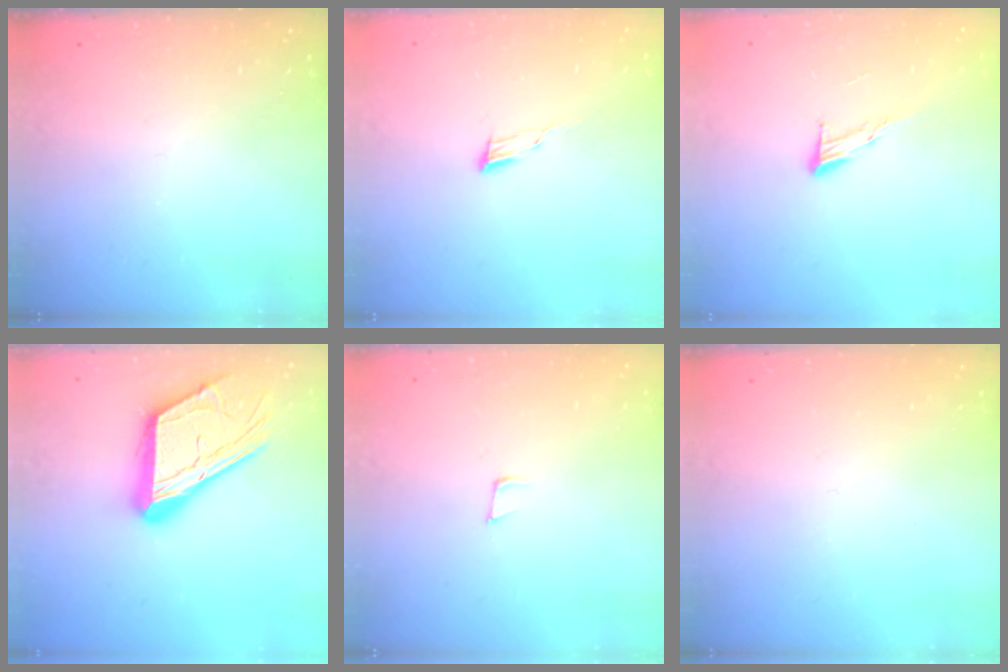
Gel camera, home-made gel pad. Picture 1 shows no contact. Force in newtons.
{"total": 4.6, "press": 4.6, "slide": 0.4}
{"total": 7.2, "press": 7.2, "slide": 0.6}
{"total": 19.1, "press": 19.0, "slide": 1.7}
{"total": 4.1, "press": 4.0, "slide": 1.1}
{"total": 0.0}